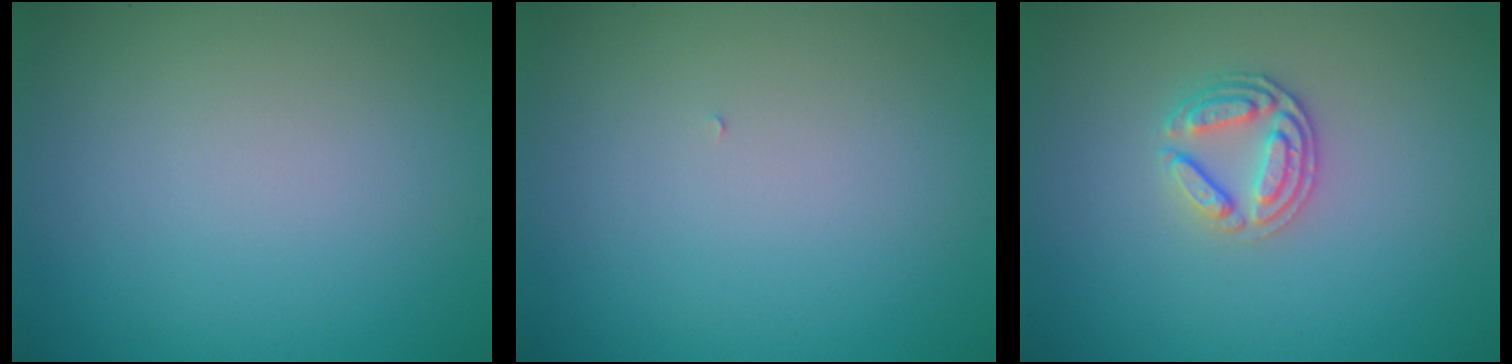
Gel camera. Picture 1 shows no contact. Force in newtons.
{"total": 0.0}
{"total": 2.6, "press": 2.5, "slide": 0.7}